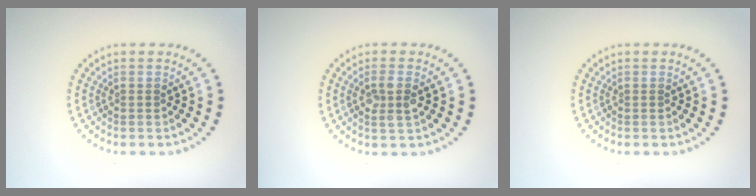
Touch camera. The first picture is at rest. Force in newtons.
{"total": 2.2, "press": 2.1, "slide": 0.7}
{"total": 0.0}